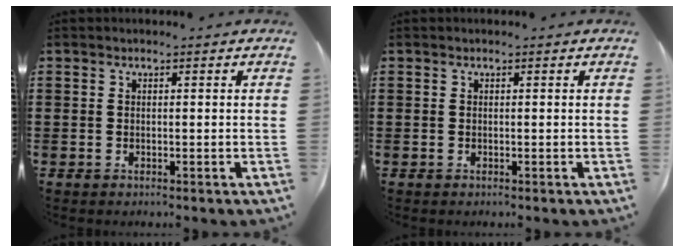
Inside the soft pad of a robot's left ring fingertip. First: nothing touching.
{"total": 0.0}